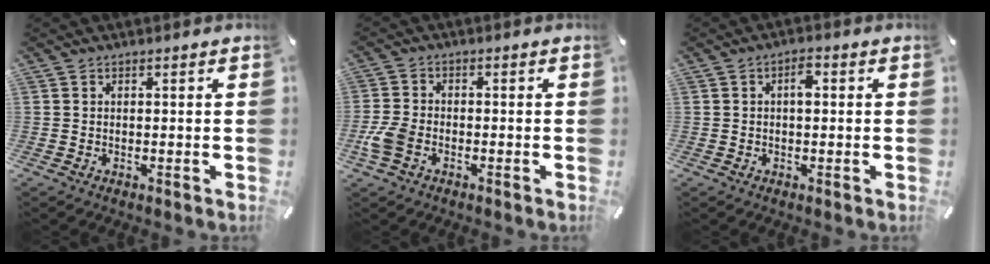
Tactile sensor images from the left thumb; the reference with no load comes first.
{"total": 5.8, "force": [-2.2, 3.7, 3.8], "torque": [-0.092, 0.005, -0.044]}
{"total": 2.9, "force": [0.3, 1.4, 2.5], "torque": [-0.036, 0.004, -0.001]}